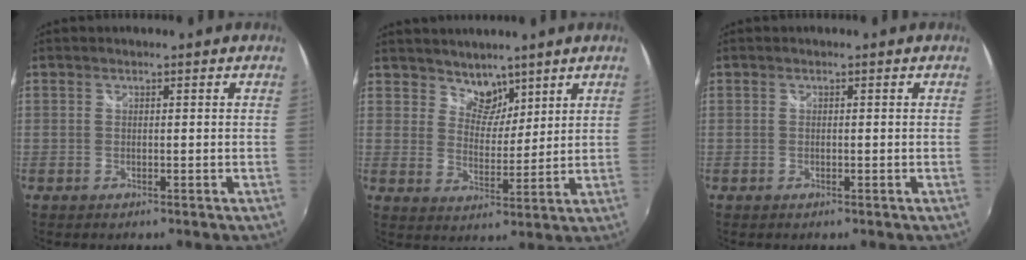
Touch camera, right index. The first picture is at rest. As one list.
[{"total": 5.4, "force": [4.3, 3.0, 1.1], "torque": [-0.004, 0.001, 0.077]}, {"total": 0.0}]